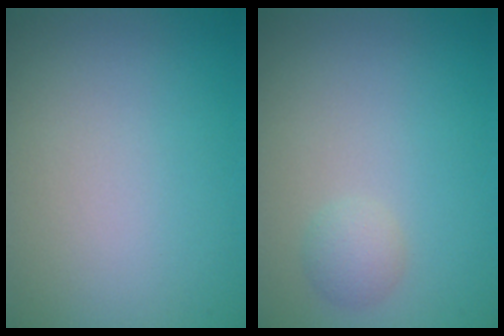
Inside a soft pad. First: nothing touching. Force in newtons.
{"total": 1.5, "press": 1.5, "slide": 0.0}